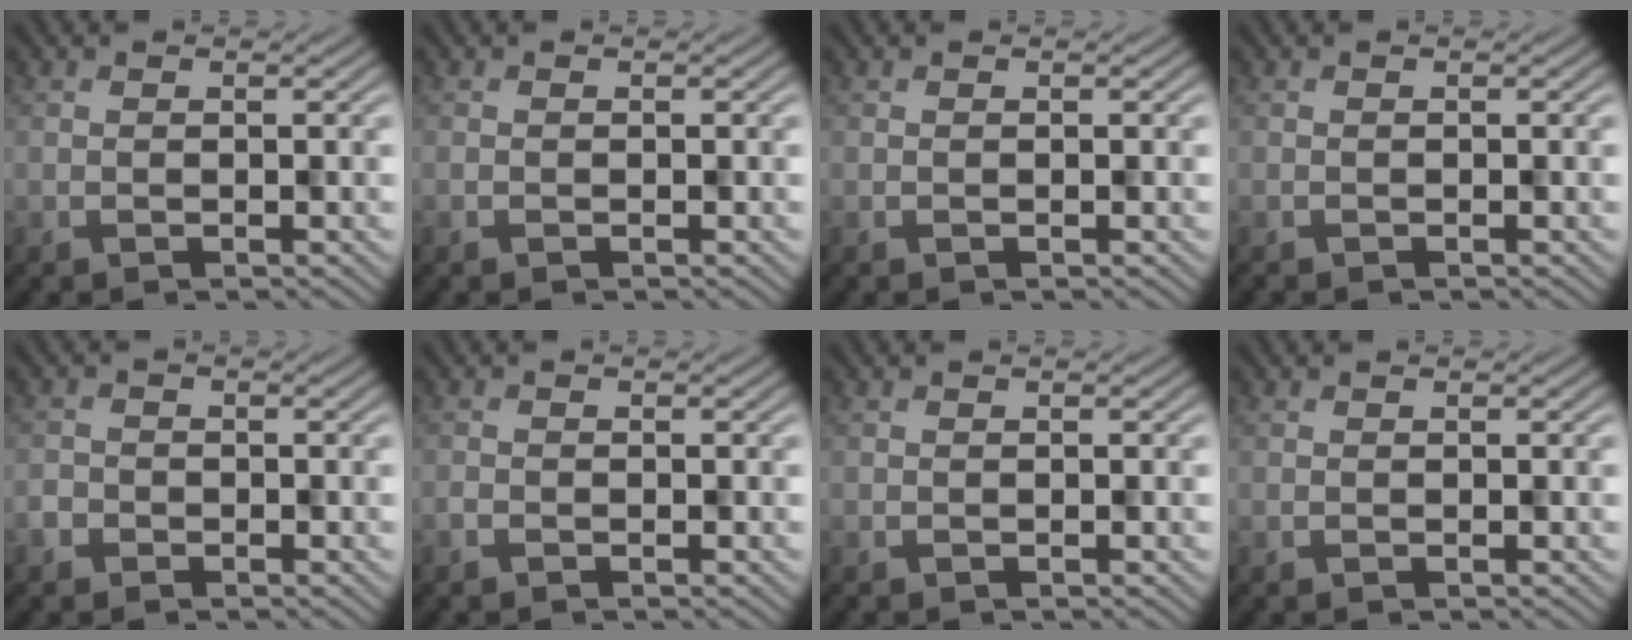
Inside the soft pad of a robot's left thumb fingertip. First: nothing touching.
{"total": 0.0}
{"total": 0.0}
{"total": 0.5, "force": [-0.5, 0.1, -0.1], "torque": [0.001, 0.000, -0.008]}
{"total": 1.3, "force": [-0.9, 0.8, -0.4], "torque": [0.011, -0.001, -0.020]}
{"total": 0.7, "force": [-0.7, 0.1, -0.1], "torque": [0.001, -0.003, -0.012]}
{"total": 0.0}
{"total": 0.0}